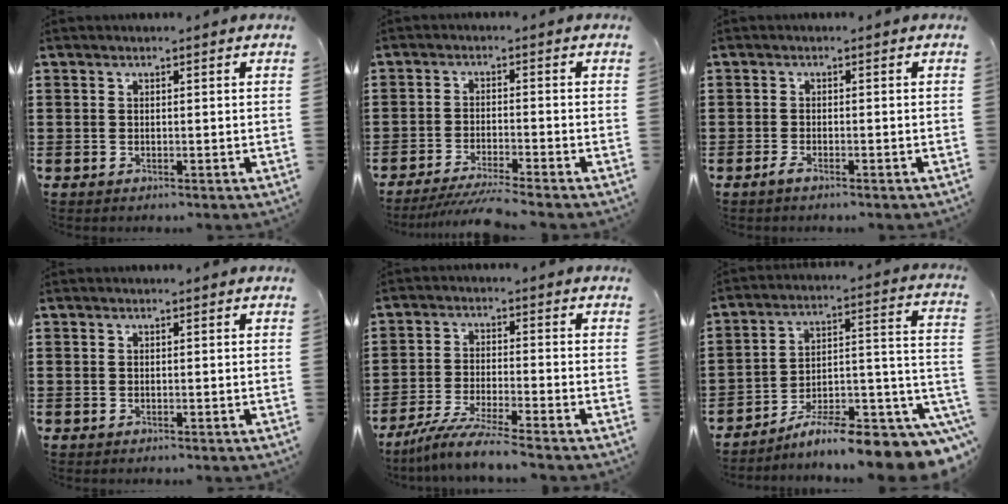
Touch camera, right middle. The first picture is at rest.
{"total": 4.2, "force": [-3.8, -0.1, 1.7], "torque": [-0.035, -0.008, -0.076]}
{"total": 1.3, "force": [-1.0, 0.2, 0.8], "torque": [-0.024, -0.004, -0.021]}
{"total": 0.0}
{"total": 6.1, "force": [-5.4, -0.4, 2.8], "torque": [-0.063, -0.017, -0.105]}
{"total": 9.4, "force": [-7.7, 1.2, 5.3], "torque": [-0.069, 0.003, -0.141]}